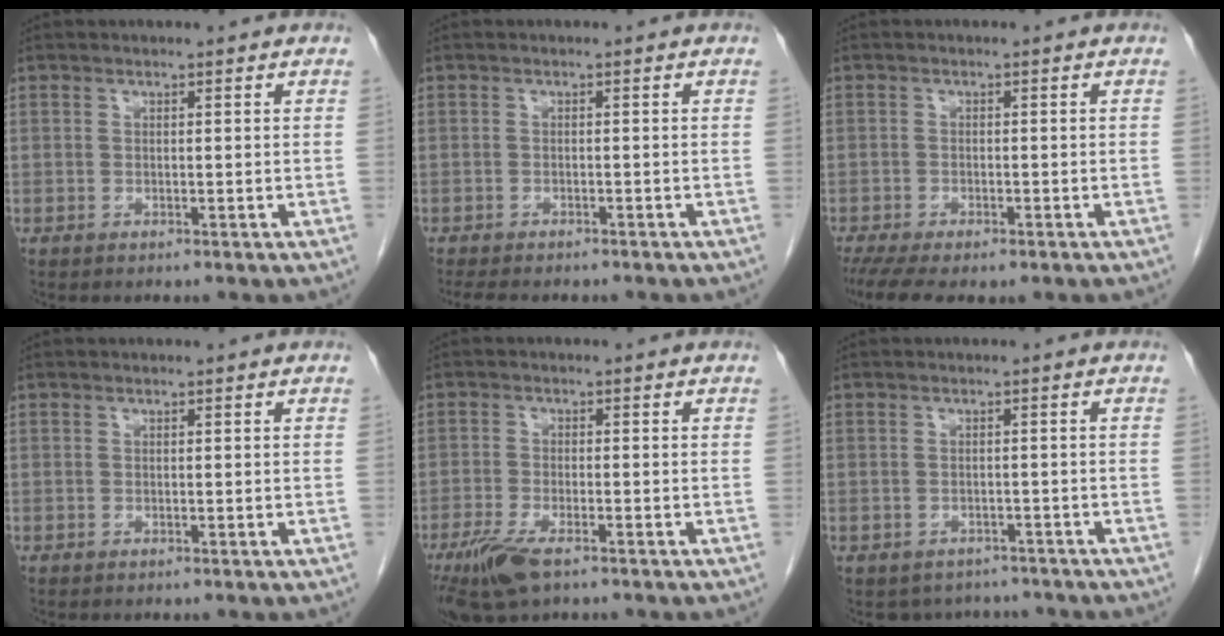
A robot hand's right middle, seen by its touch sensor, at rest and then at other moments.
{"total": 7.9, "force": [-6.8, 2.1, 3.6], "torque": [-0.049, -0.007, -0.088]}
{"total": 9.0, "force": [-6.6, 3.0, 5.3], "torque": [-0.092, -0.012, -0.098]}
{"total": 0.0}
{"total": 7.0, "force": [-4.6, 2.0, 4.9], "torque": [-0.097, -0.016, -0.081]}
{"total": 5.4, "force": [-4.7, 2.6, 0.4], "torque": [0.005, 0.008, -0.055]}